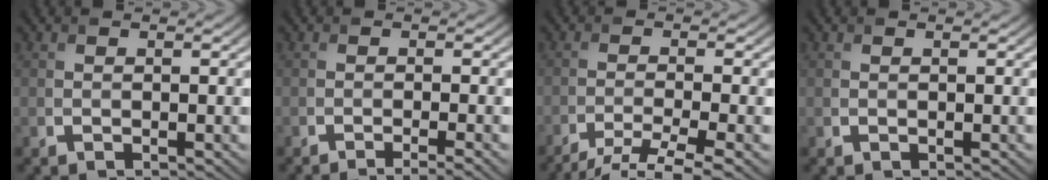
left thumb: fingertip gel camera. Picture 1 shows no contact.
{"total": 2.9, "force": [-1.8, 0.5, 2.3], "torque": [-0.027, 0.000, -0.037]}
{"total": 6.5, "force": [-4.6, 0.9, 4.4], "torque": [-0.074, -0.003, -0.081]}
{"total": 0.0}